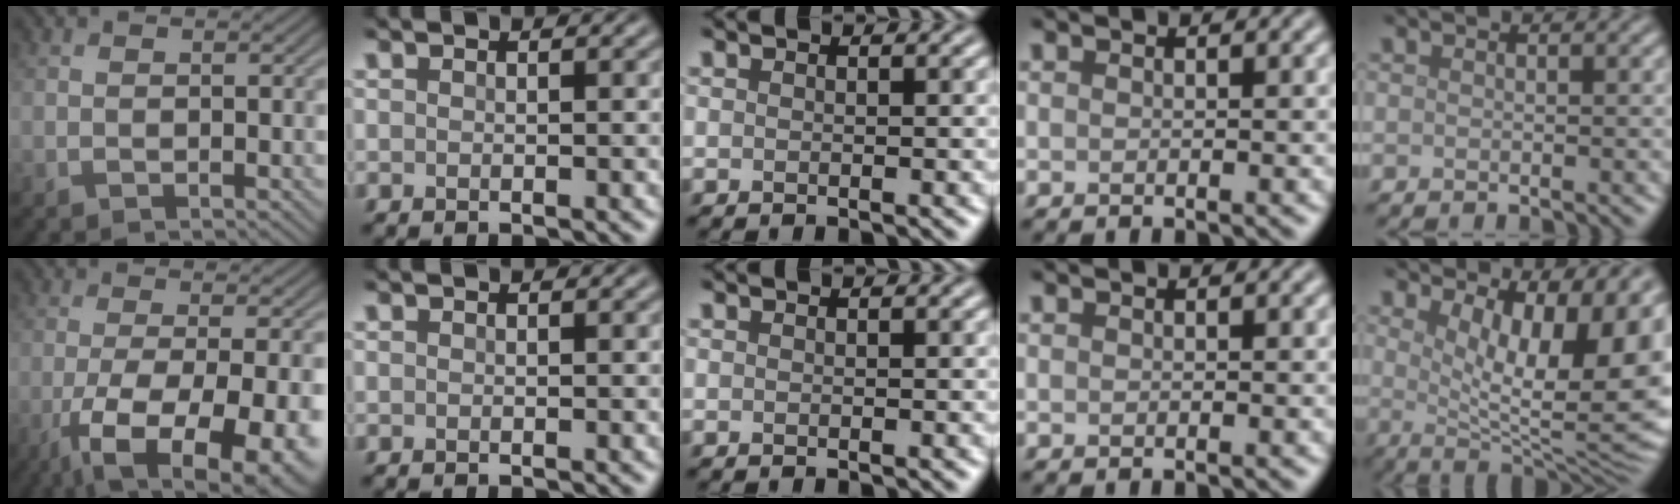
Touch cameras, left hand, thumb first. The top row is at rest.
{"thumb": {"total": 13.8, "force": [-6.0, 4.7, 11.5], "torque": [-0.208, -0.029, -0.084]}, "little": {"total": 13.0, "force": [3.6, 4.9, 11.5], "torque": [-0.115, 0.000, 0.055]}}